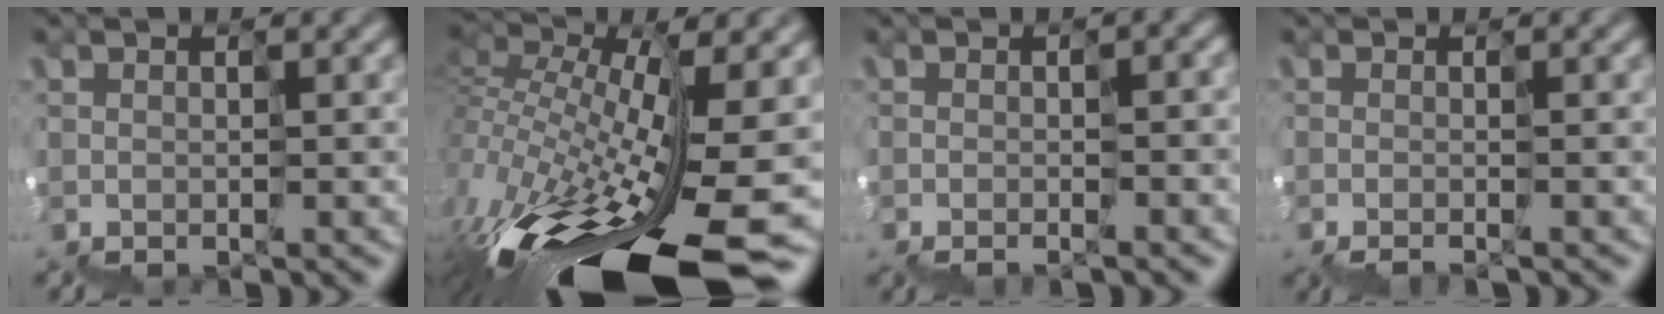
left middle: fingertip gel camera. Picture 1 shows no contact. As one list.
[{"total": 11.7, "force": [-6.0, 3.7, 9.3], "torque": [-0.199, 0.006, -0.118]}, {"total": 0.8, "force": [-0.7, 0.1, 0.4], "torque": [0.010, 0.008, -0.008]}, {"total": 1.5, "force": [-0.4, -0.8, -1.2], "torque": [0.029, -0.004, -0.005]}]